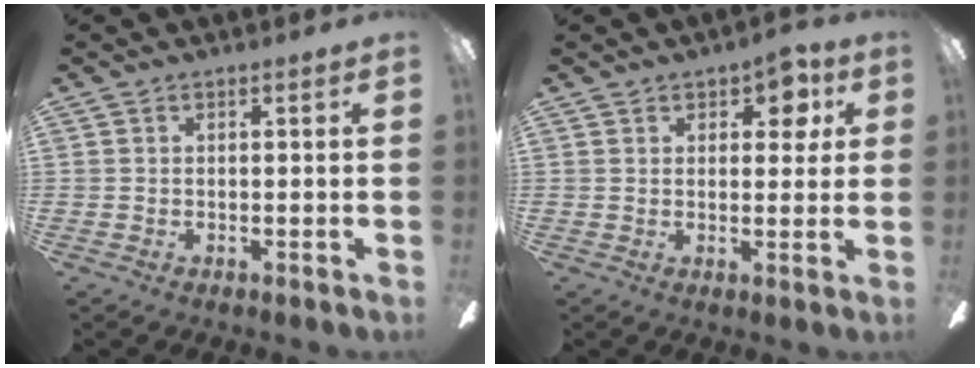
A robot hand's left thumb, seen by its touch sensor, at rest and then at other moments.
{"total": 5.3, "force": [2.8, 3.1, 3.3], "torque": [-0.031, -0.002, 0.044]}